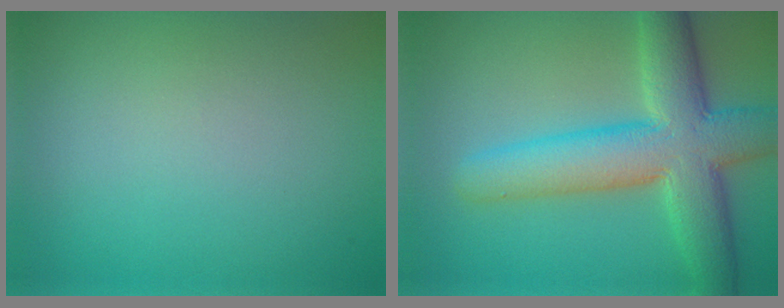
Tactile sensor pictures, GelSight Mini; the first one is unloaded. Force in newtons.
{"total": 8.9, "press": 8.9, "slide": 0.4}